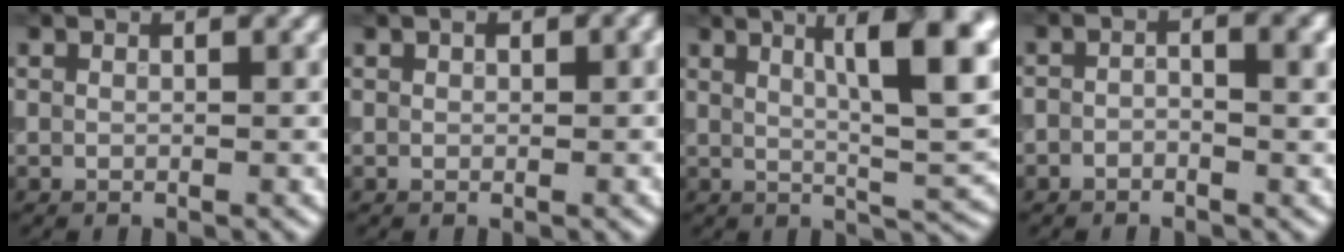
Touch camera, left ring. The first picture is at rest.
{"total": 1.3, "force": [0.5, 0.7, 1.0], "torque": [-0.009, 0.004, 0.005]}
{"total": 11.1, "force": [3.9, 3.1, 10.0], "torque": [-0.112, 0.016, 0.055]}
{"total": 2.2, "force": [-0.7, 1.3, 1.7], "torque": [-0.024, -0.001, -0.015]}